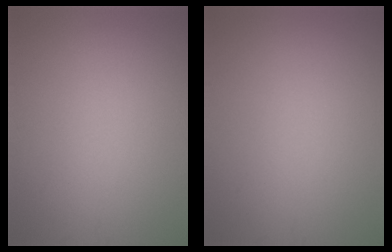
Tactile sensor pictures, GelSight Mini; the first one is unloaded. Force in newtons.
{"total": 0.0}